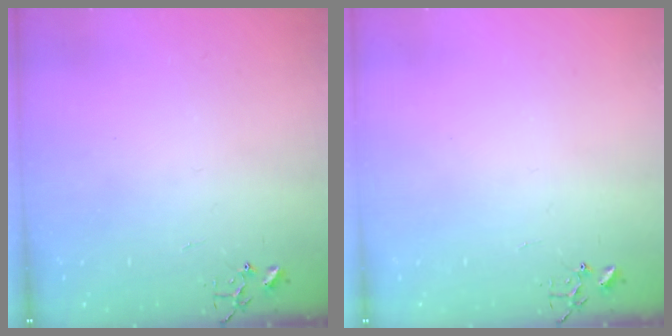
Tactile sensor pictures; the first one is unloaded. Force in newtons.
{"total": 0.0}